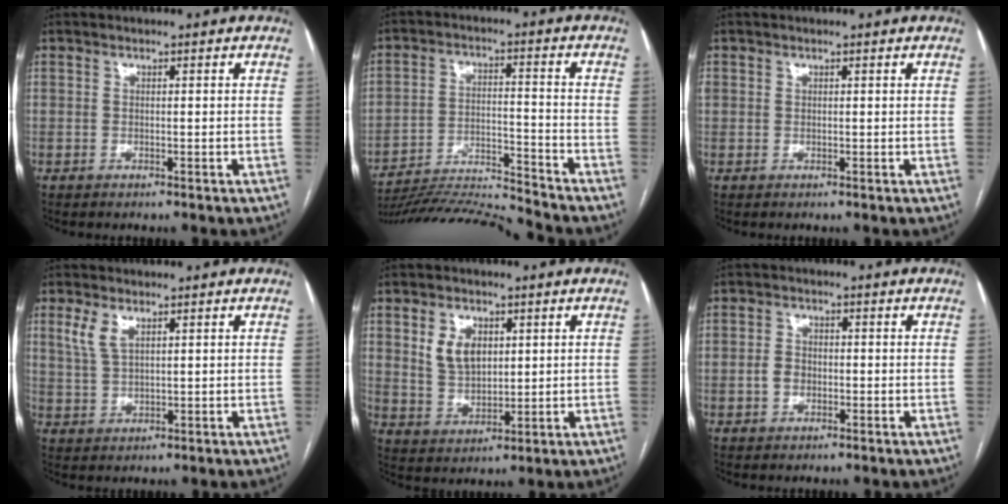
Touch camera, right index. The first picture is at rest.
{"total": 13.2, "force": [-13.0, -1.8, 1.8], "torque": [-0.027, 0.010, -0.223]}
{"total": 0.8, "force": [0.3, 0.7, 0.2], "torque": [0.004, 0.008, 0.006]}
{"total": 3.9, "force": [2.2, 1.6, 2.9], "torque": [-0.072, 0.010, 0.052]}
{"total": 6.4, "force": [2.4, 4.2, 4.2], "torque": [-0.083, 0.007, 0.056]}
{"total": 2.6, "force": [-0.5, 2.0, 1.5], "torque": [-0.029, 0.010, -0.008]}